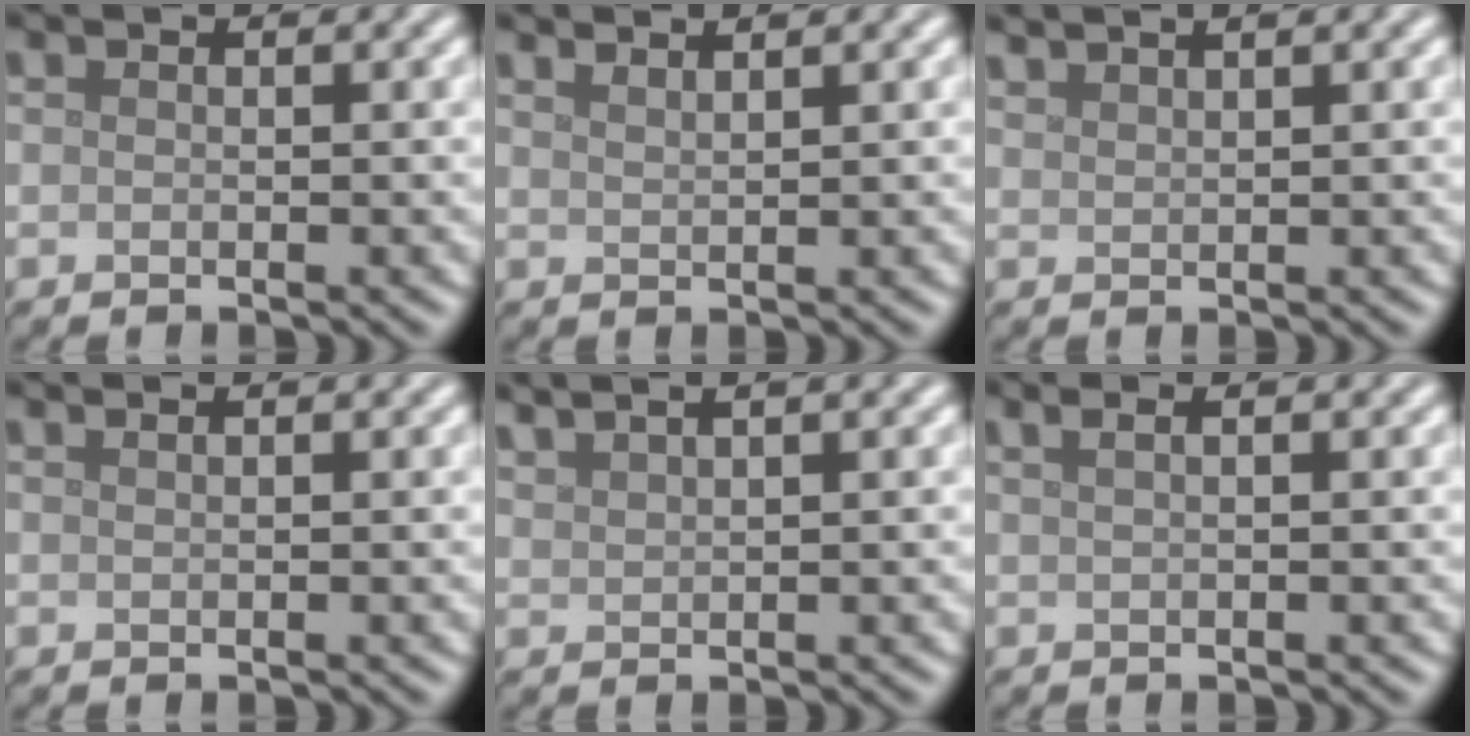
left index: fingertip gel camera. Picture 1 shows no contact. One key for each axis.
{"total": 2.2, "fx": 1.8, "fy": 0.7, "fz": 1.0, "tx": 0.003, "ty": 0.002, "tz": 0.012}
{"total": 2.2, "fx": 1.9, "fy": 0.5, "fz": 1.0, "tx": -0.008, "ty": 0.007, "tz": 0.025}
{"total": 0.7, "fx": 0.5, "fy": 0.2, "fz": 0.3, "tx": -0.004, "ty": -0.001, "tz": 0.004}
{"total": 3.4, "fx": 2.6, "fy": 1.0, "fz": 1.9, "tx": -0.016, "ty": 0.019, "tz": 0.025}
{"total": 2.7, "fx": 1.5, "fy": 1.3, "fz": 1.9, "tx": -0.011, "ty": 0.009, "tz": -0.004}